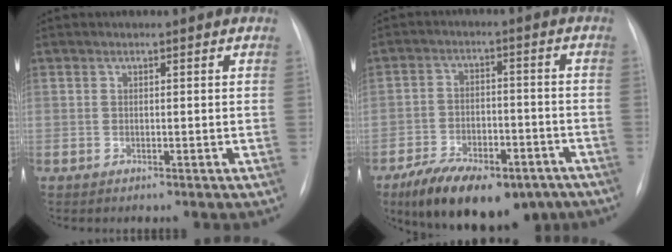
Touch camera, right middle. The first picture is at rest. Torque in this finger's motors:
{"motor_torque": [1.13, -1.01, 0.26, 0.15]}